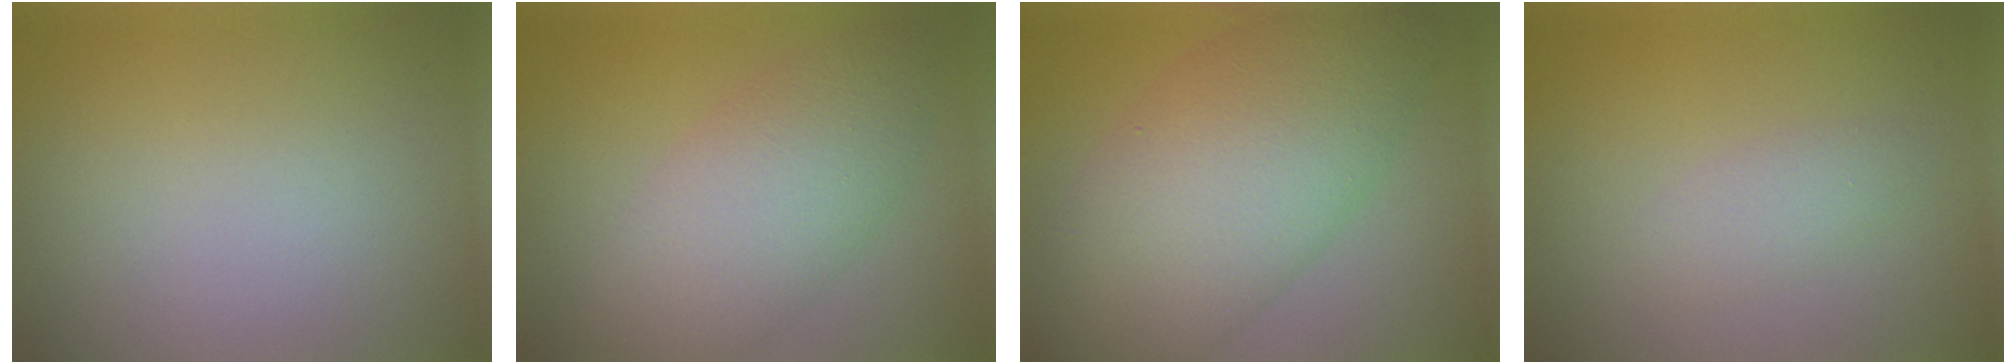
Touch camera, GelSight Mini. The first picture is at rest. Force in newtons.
{"total": 6.0, "press": 6.0, "slide": 0.1}
{"total": 10.8, "press": 10.8, "slide": 0.2}
{"total": 1.7, "press": 1.7, "slide": 0.1}